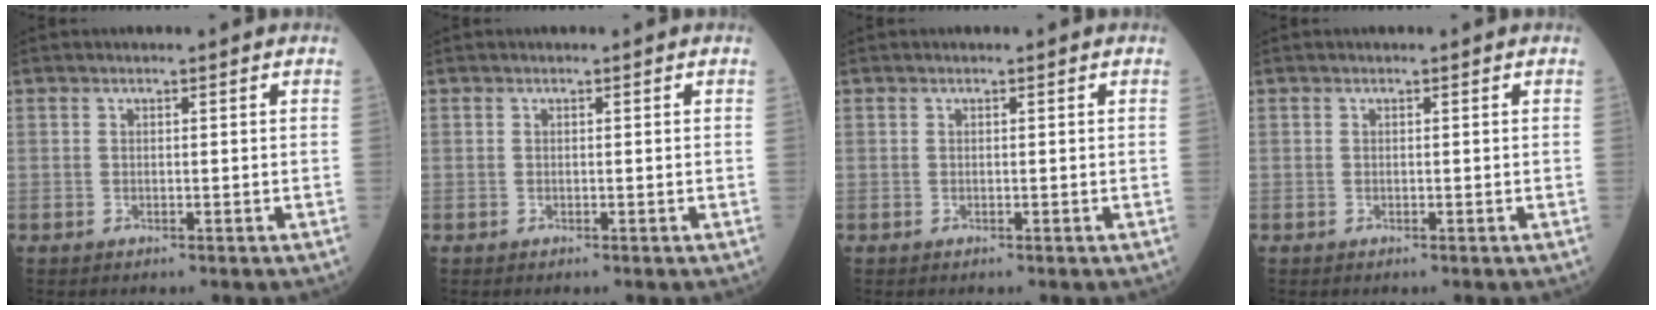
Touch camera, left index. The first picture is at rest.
{"total": 0.0}
{"total": 0.0}
{"total": 0.0}